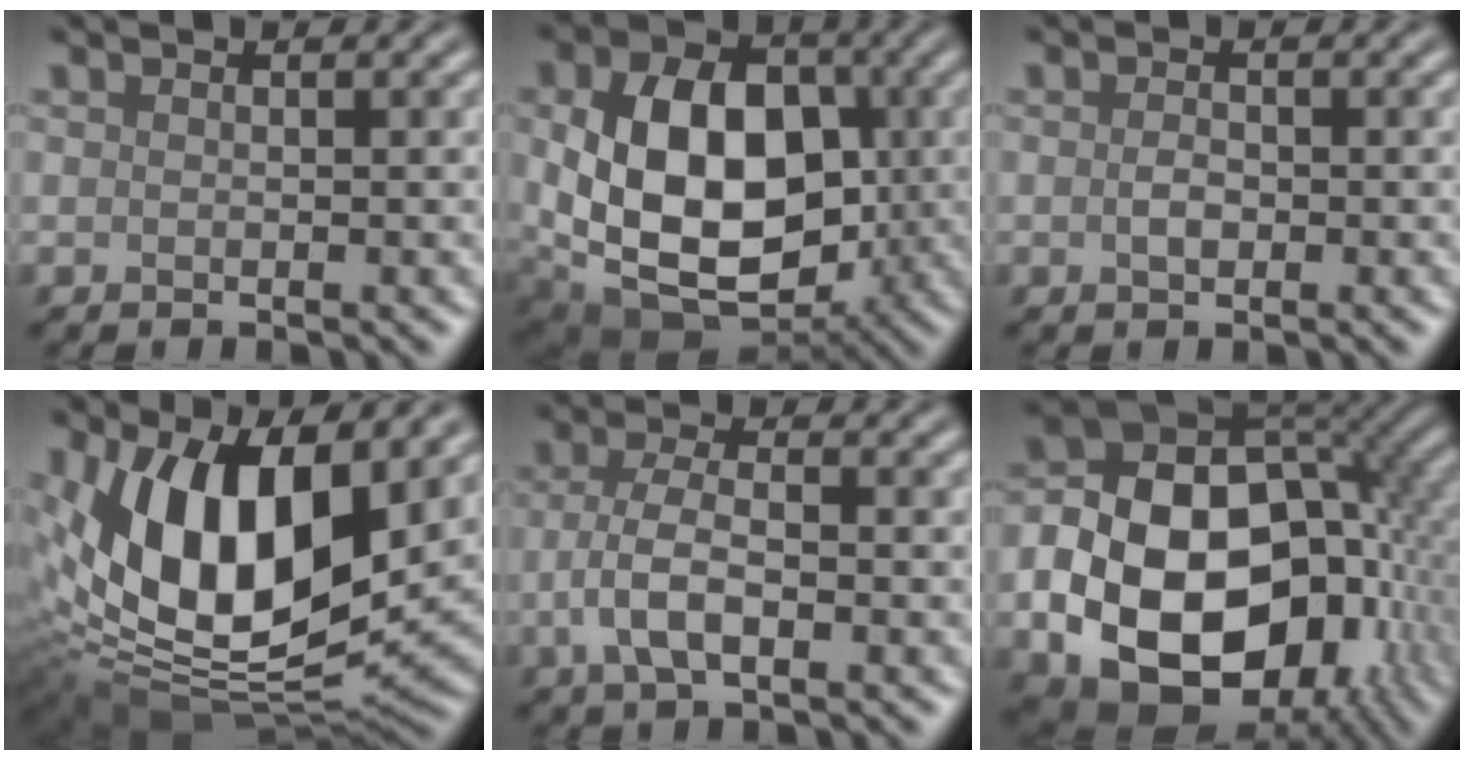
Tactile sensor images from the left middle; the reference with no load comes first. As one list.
[{"total": 13.7, "force": [-0.4, 9.6, 9.8], "torque": [-0.181, -0.022, 0.006]}, {"total": 1.2, "force": [-0.2, 0.7, 1.0], "torque": [-0.019, 0.000, -0.005]}, {"total": 14.4, "force": [3.9, 7.2, 11.8], "torque": [-0.214, -0.012, 0.065]}, {"total": 4.1, "force": [-1.1, 1.7, 3.5], "torque": [-0.076, 0.002, -0.026]}, {"total": 18.7, "force": [-4.5, 13.1, 12.5], "torque": [-0.206, -0.030, -0.060]}]